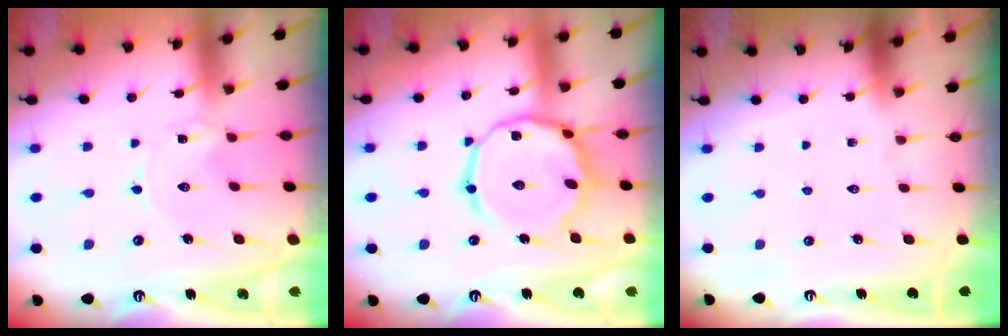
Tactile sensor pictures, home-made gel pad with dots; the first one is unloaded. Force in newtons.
{"total": 17.0, "press": 16.9, "slide": 1.1}
{"total": 0.0}